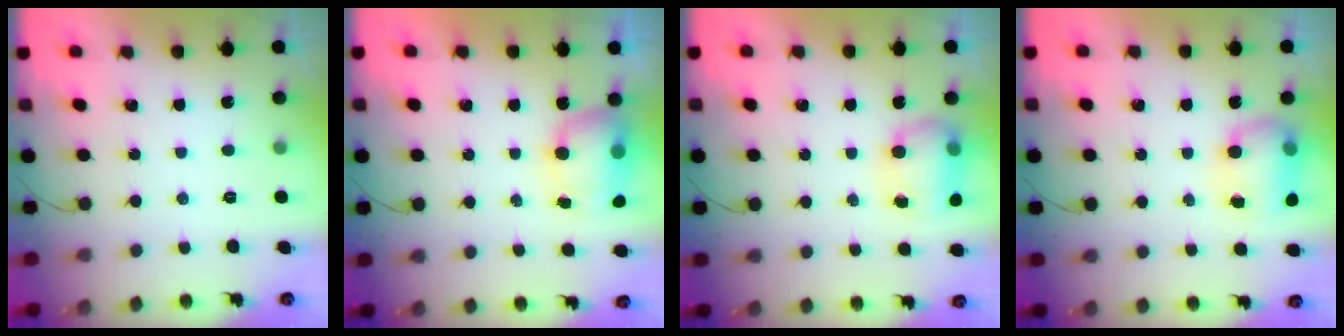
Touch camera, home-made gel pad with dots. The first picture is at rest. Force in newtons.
{"total": 11.3, "press": 8.5, "slide": 7.5}
{"total": 9.8, "press": 8.8, "slide": 4.3}
{"total": 11.9, "press": 9.5, "slide": 7.1}